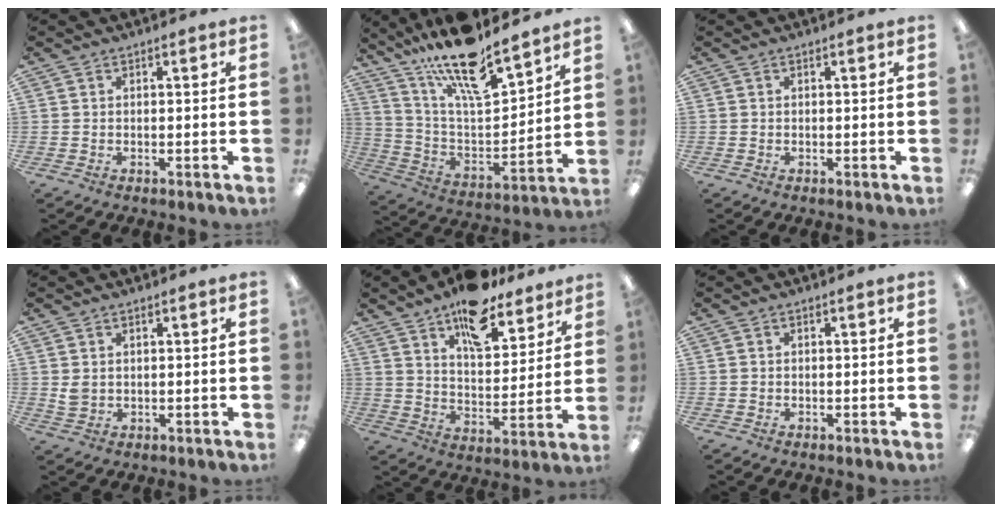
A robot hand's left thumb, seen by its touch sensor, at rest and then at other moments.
{"total": 18.3, "force": [14.8, 4.5, 9.7], "torque": [-0.180, -0.099, 0.254]}
{"total": 0.0}
{"total": 2.3, "force": [1.1, 1.7, 1.1], "torque": [-0.017, -0.001, 0.019]}
{"total": 14.7, "force": [11.3, 6.1, 7.2], "torque": [-0.104, -0.069, 0.198]}
{"total": 0.0}